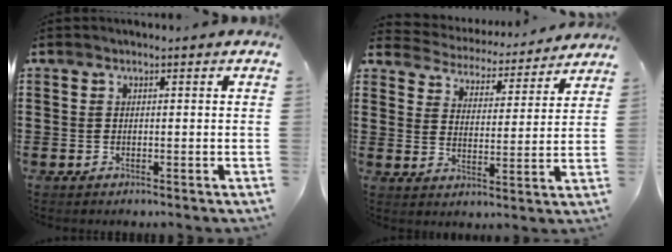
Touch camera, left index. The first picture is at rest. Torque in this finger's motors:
{"motor_torque": [1.19, -0.95, 0.11, -0.04]}